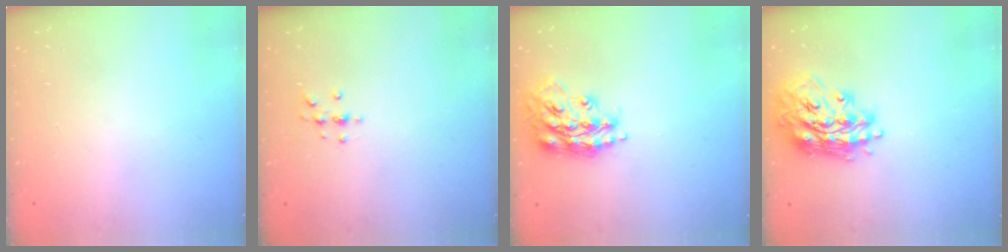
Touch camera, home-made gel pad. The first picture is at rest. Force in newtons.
{"total": 3.7, "press": 3.7, "slide": 0.5}
{"total": 16.1, "press": 16.0, "slide": 1.6}
{"total": 17.4, "press": 17.4, "slide": 1.4}